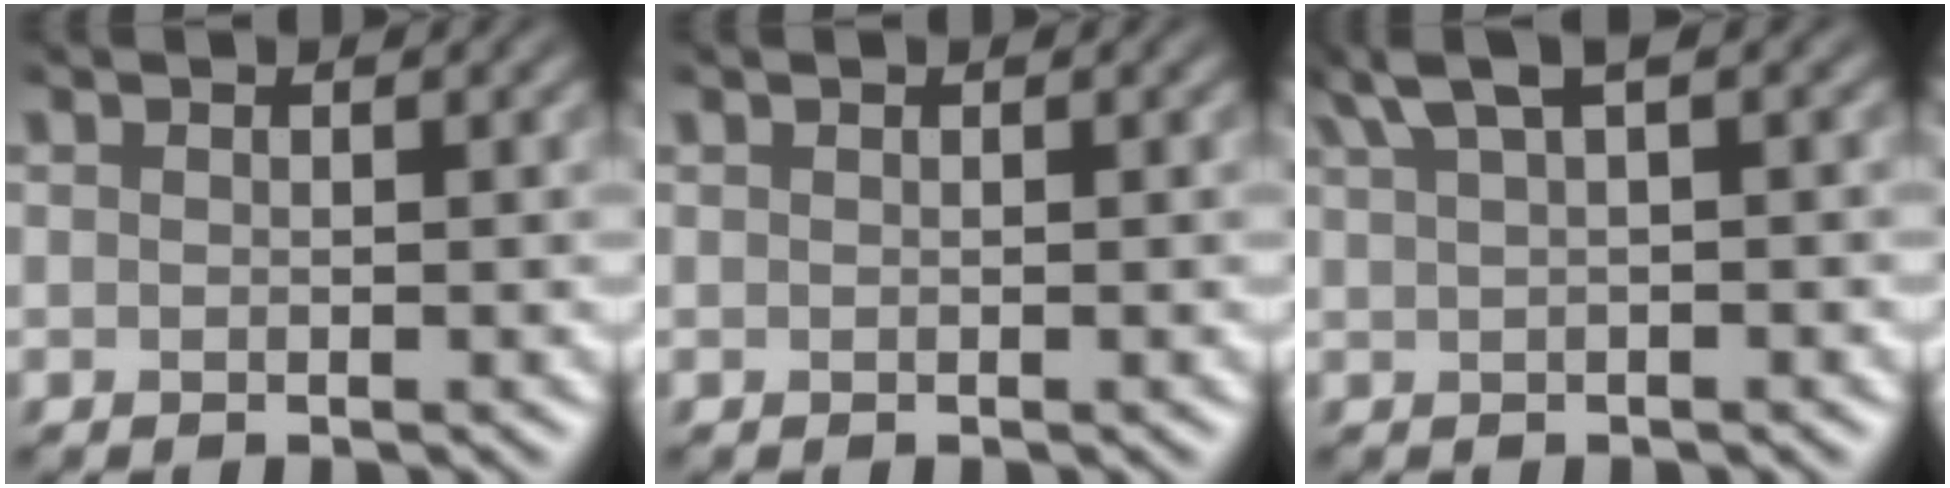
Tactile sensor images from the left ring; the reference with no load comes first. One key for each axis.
{"total": 0.0}
{"total": 3.6, "fx": 2.1, "fy": 0.7, "fz": 2.8, "tx": -0.059, "ty": 0.019, "tz": 0.043}